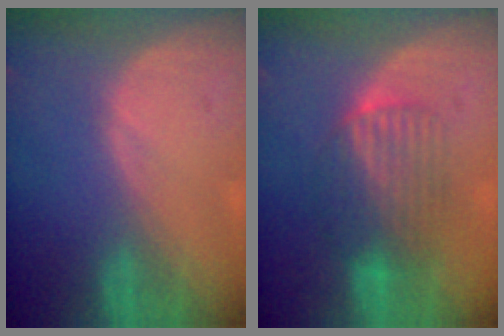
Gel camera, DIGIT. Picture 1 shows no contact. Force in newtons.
{"total": 6.5, "press": 6.4, "slide": 1.0}